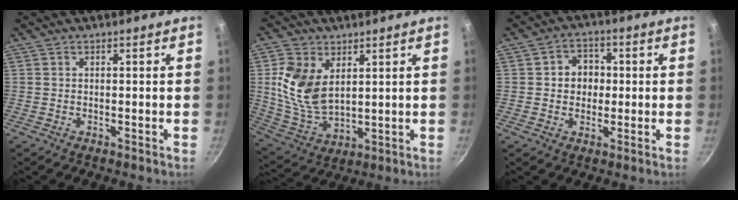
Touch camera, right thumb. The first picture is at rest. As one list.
[{"total": 11.8, "force": [4.1, 6.9, 8.6], "torque": [-0.165, -0.035, 0.092]}, {"total": 5.9, "force": [0.3, 5.1, 3.0], "torque": [-0.013, 0.008, -0.002]}]